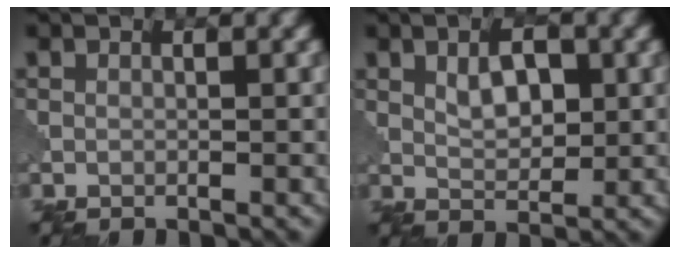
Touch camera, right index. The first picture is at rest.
{"total": 3.5, "force": [0.9, 1.9, 2.8], "torque": [-0.049, 0.001, 0.015]}